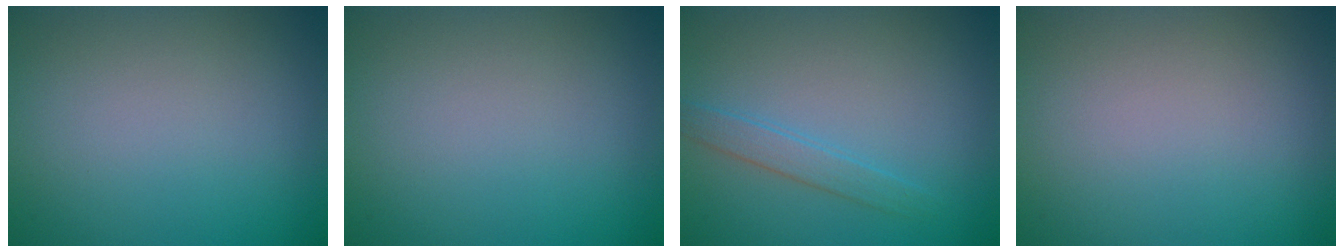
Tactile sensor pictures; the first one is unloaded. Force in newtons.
{"total": 0.0}
{"total": 1.7, "press": 1.7, "slide": 0.1}
{"total": 0.0}